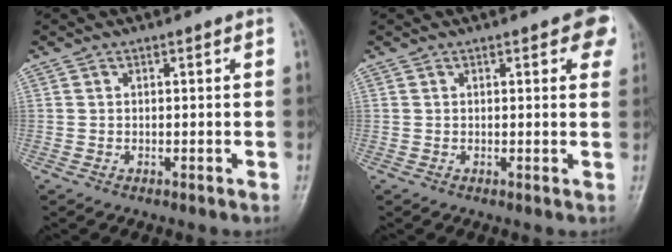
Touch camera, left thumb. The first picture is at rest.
{"total": 4.8, "force": [2.3, 1.8, 3.9], "torque": [-0.023, -0.002, 0.017]}